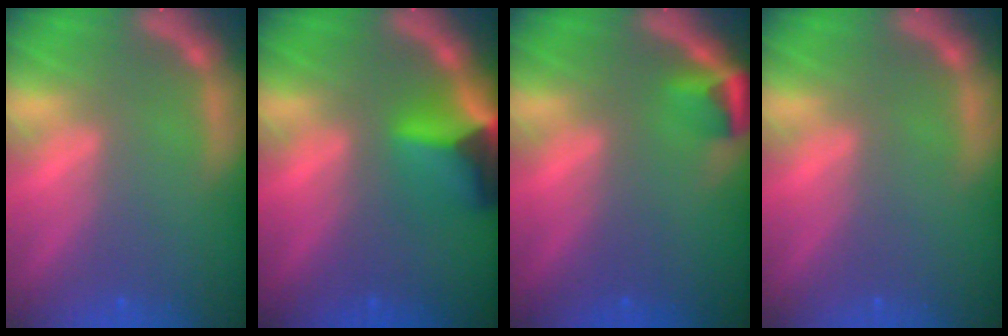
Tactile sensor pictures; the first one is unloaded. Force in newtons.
{"total": 6.4}
{"total": 2.4}
{"total": 0.0}